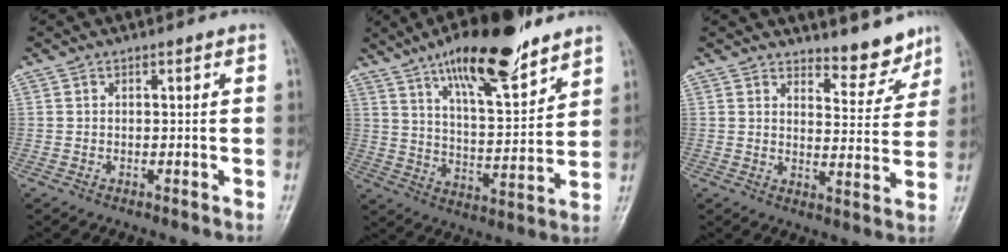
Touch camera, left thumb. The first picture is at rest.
{"total": 17.8, "force": [12.2, 5.1, 12.0], "torque": [-0.168, -0.064, 0.206]}
{"total": 7.1, "force": [6.4, 2.3, 1.7], "torque": [0.000, -0.062, 0.088]}